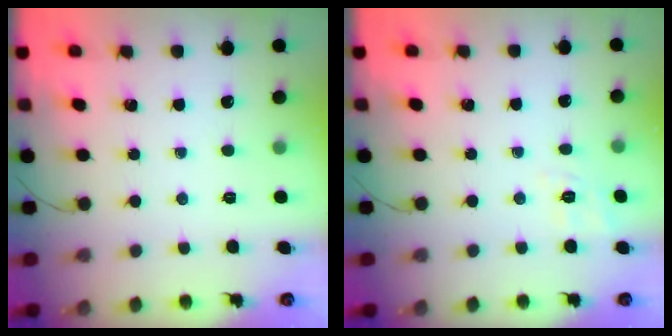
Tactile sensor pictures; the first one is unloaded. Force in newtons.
{"total": 2.0, "press": 0.4, "slide": 2.0}